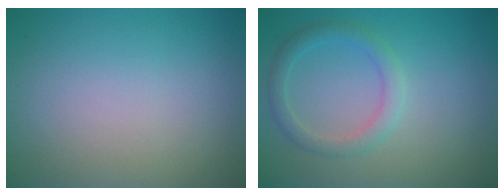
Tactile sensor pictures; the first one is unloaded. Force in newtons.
{"total": 2.3, "press": 2.3, "slide": 0.0}